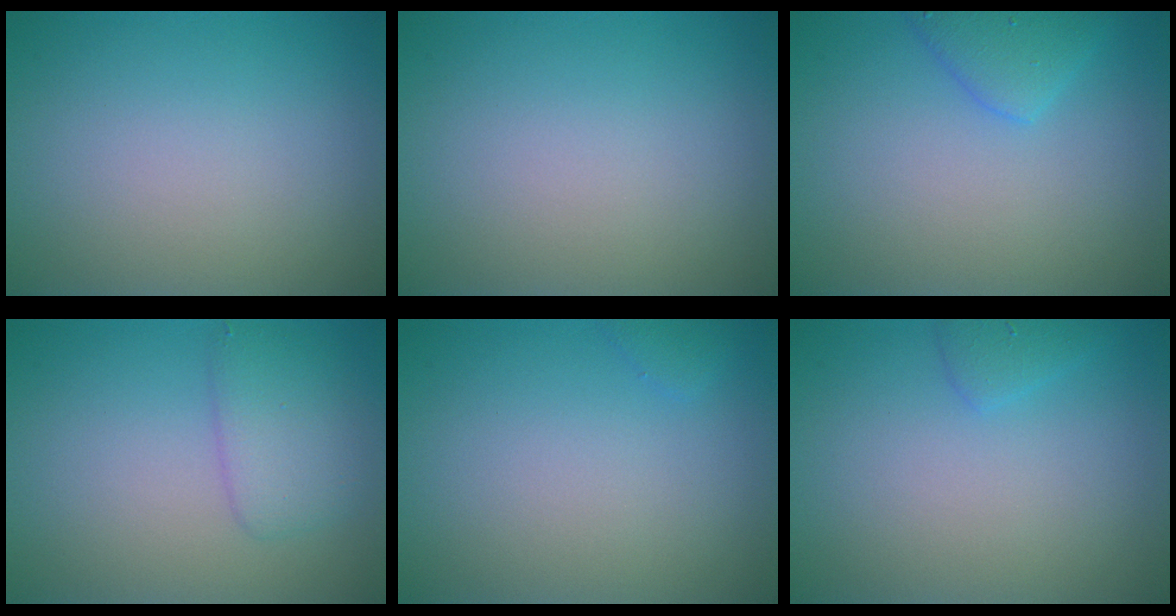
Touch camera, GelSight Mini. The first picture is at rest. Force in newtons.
{"total": 0.0}
{"total": 2.5, "press": 2.5, "slide": 0.2}
{"total": 2.8, "press": 2.8, "slide": 0.1}
{"total": 0.7, "press": 0.7, "slide": 0.0}
{"total": 1.2, "press": 1.2, "slide": 0.1}